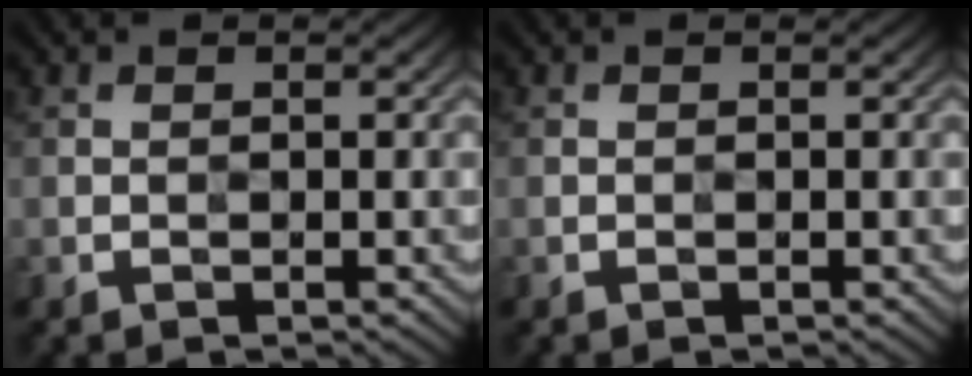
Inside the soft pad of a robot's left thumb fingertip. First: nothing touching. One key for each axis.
{"total": 0.0}